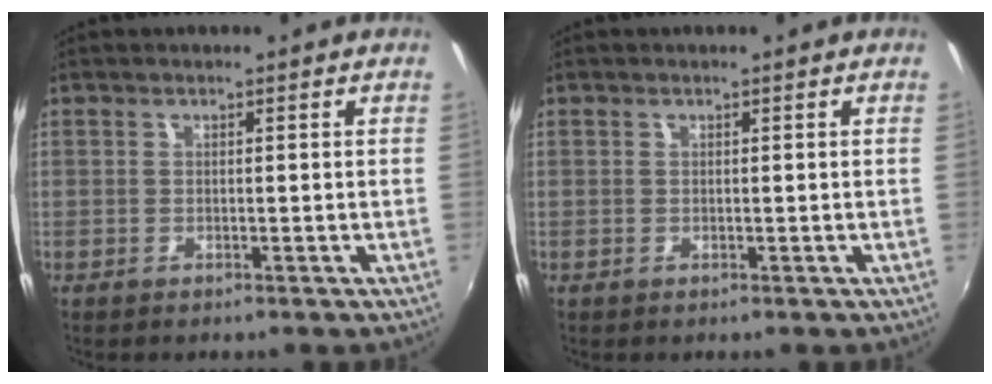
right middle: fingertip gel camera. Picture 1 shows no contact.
{"total": 0.0}